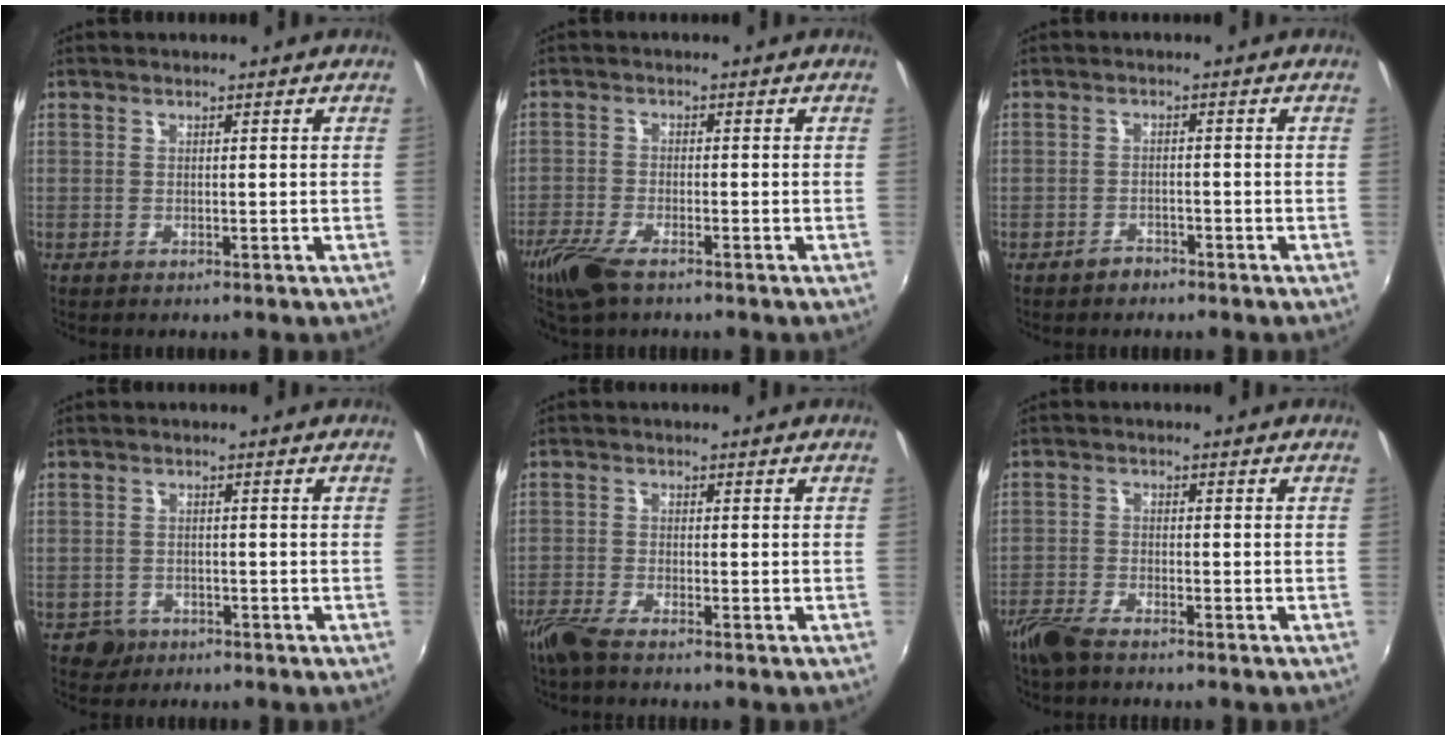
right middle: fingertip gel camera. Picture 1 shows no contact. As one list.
[{"total": 7.4, "force": [-5.3, 2.4, 4.7], "torque": [-0.125, -0.022, -0.106]}, {"total": 2.2, "force": [-1.8, 1.3, 0.1], "torque": [-0.006, 0.004, -0.028]}, {"total": 3.1, "force": [-1.8, 2.5, 0.3], "torque": [-0.015, 0.002, -0.029]}, {"total": 4.1, "force": [-3.4, 0.4, 2.1], "torque": [-0.062, -0.012, -0.071]}, {"total": 4.9, "force": [-4.1, 1.2, 2.3], "torque": [-0.067, -0.012, -0.086]}]